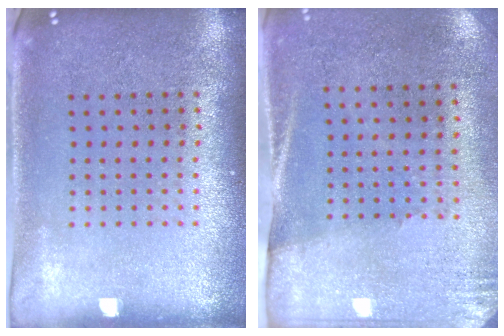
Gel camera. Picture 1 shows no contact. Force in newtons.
{"total": 2.7, "press": 2.3, "slide": 1.4}